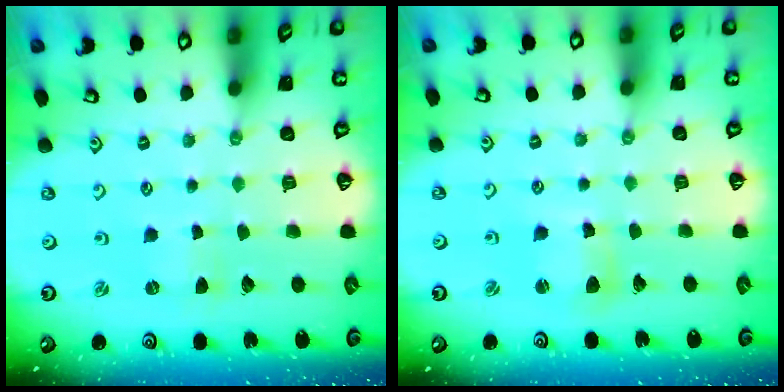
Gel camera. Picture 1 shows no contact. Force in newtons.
{"total": 5.6, "press": 5.6, "slide": 0.7}